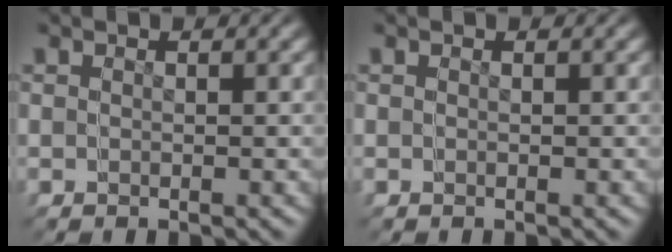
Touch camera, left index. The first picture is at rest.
{"total": 0.0}